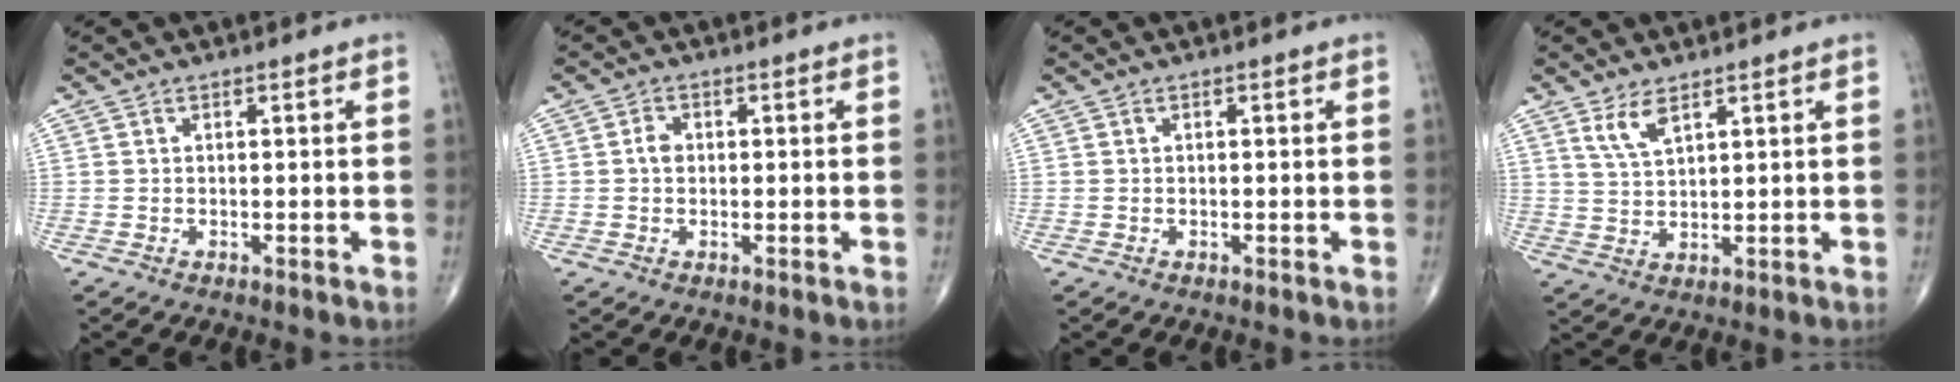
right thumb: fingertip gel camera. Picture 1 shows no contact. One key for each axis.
{"total": 2.1, "fx": 0.0, "fy": 1.6, "fz": 1.3, "tx": -0.017, "ty": 0.006, "tz": -0.003}
{"total": 0.0}
{"total": 4.4, "fx": 2.8, "fy": 1.5, "fz": 3.1, "tx": -0.060, "ty": -0.017, "tz": 0.061}